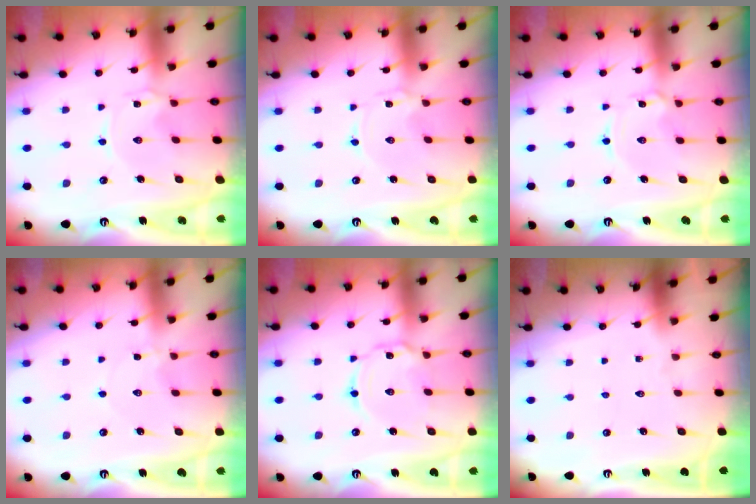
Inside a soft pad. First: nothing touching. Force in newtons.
{"total": 0.0}
{"total": 2.1, "press": 2.1, "slide": 0.4}
{"total": 1.0, "press": 1.0, "slide": 0.1}
{"total": 4.3, "press": 4.3, "slide": 0.4}
{"total": 0.0}